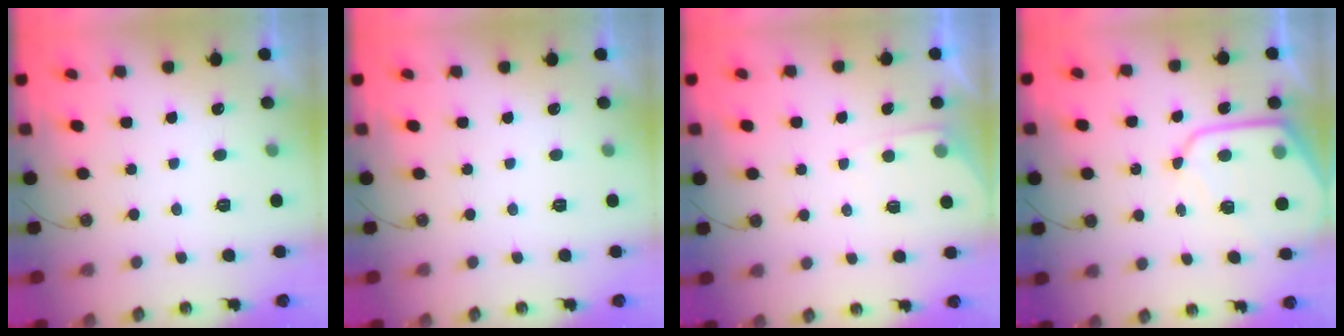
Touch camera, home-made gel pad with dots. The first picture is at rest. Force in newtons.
{"total": 0.0}
{"total": 2.7, "press": 2.7, "slide": 0.4}
{"total": 10.7, "press": 10.7, "slide": 0.9}